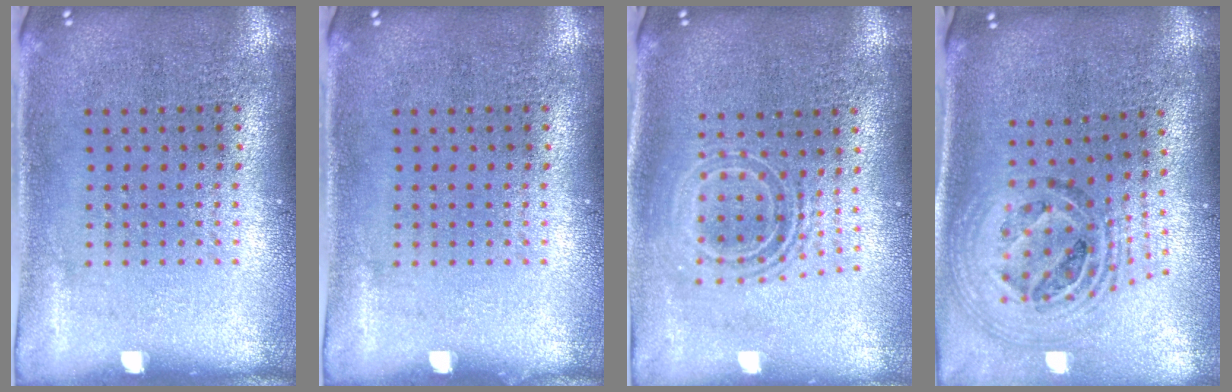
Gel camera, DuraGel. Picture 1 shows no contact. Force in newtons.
{"total": 0.0}
{"total": 1.7, "press": 1.3, "slide": 1.1}
{"total": 1.7, "press": 1.4, "slide": 0.9}